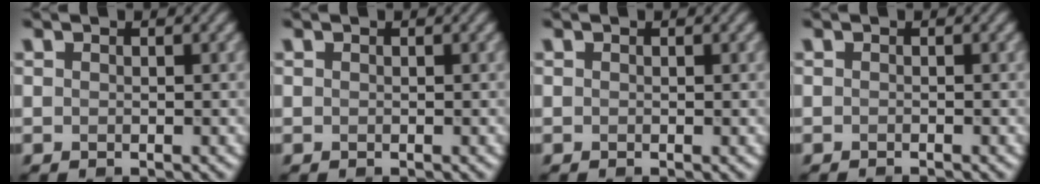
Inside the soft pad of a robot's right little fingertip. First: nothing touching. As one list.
[{"total": 0.0}, {"total": 0.0}, {"total": 0.7, "force": [-0.6, 0.1, 0.4], "torque": [-0.001, -0.003, -0.012]}]